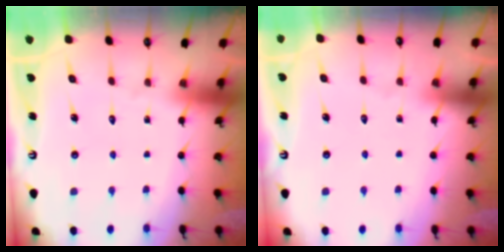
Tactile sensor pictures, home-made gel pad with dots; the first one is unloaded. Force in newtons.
{"total": 2.4, "press": 2.3, "slide": 0.4}